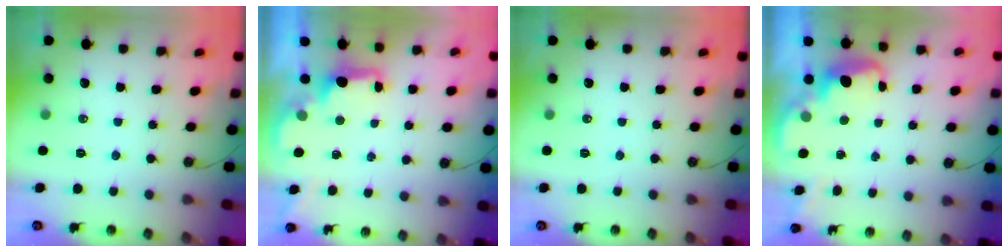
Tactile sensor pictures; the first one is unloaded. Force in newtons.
{"total": 1.8, "press": 1.7, "slide": 0.7}
{"total": 0.0}
{"total": 2.6, "press": 2.5, "slide": 0.8}